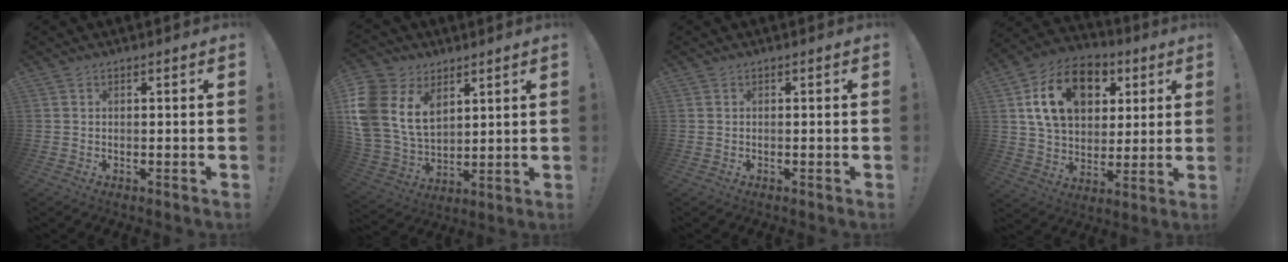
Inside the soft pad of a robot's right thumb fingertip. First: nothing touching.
{"total": 18.4, "force": [7.1, 13.0, 10.9], "torque": [-0.234, -0.038, 0.134]}
{"total": 0.0}
{"total": 18.5, "force": [7.2, 12.8, 11.2], "torque": [-0.175, -0.016, 0.135]}